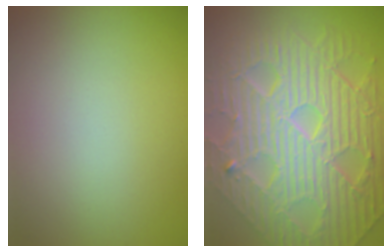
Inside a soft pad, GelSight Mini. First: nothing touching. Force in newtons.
{"total": 11.7, "press": 7.6, "slide": 8.9}